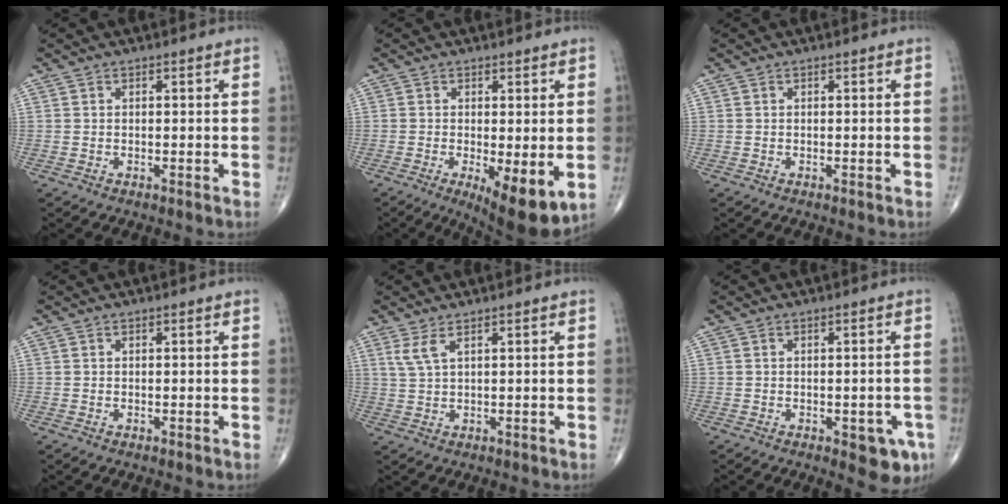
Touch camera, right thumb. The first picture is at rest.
{"total": 9.4, "force": [-2.3, 3.0, 8.6], "torque": [-0.126, -0.025, -0.028]}
{"total": 0.0}
{"total": 0.0}
{"total": 2.7, "force": [1.5, 0.6, 2.2], "torque": [-0.057, -0.001, 0.041]}
{"total": 5.9, "force": [-2.4, 2.5, 4.7], "torque": [-0.036, 0.002, -0.023]}